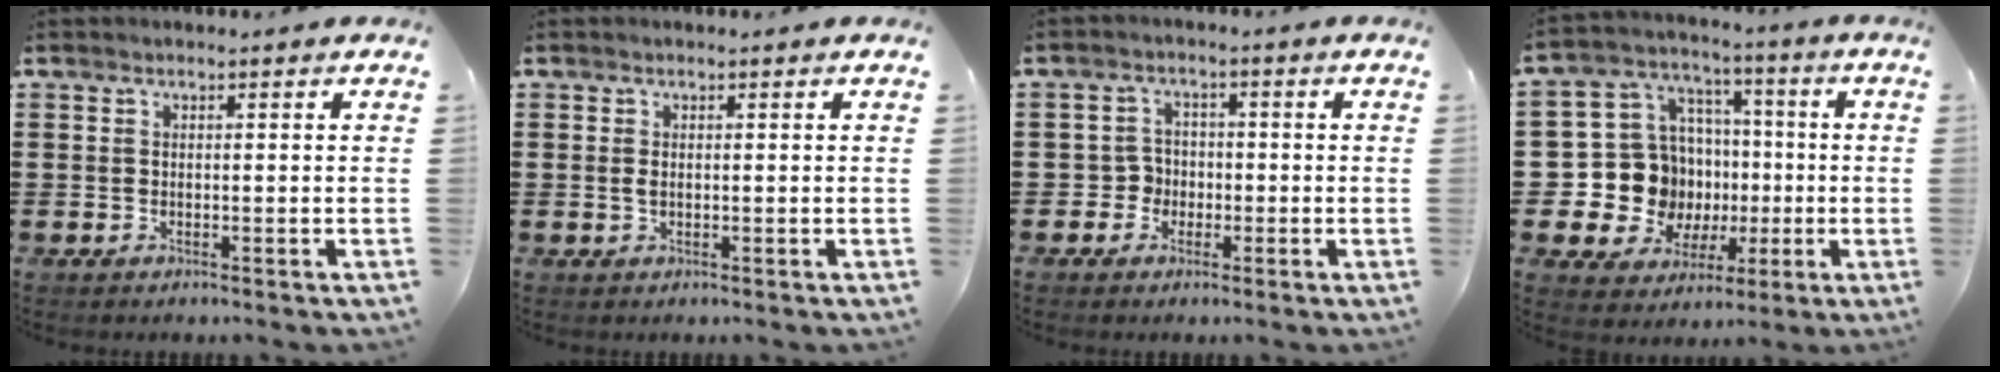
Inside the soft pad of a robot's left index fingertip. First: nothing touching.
{"total": 1.0, "force": [0.1, 0.4, 0.9], "torque": [-0.019, 0.001, 0.000]}
{"total": 3.3, "force": [-1.1, 2.9, 1.1], "torque": [-0.031, 0.004, -0.025]}
{"total": 11.9, "force": [-1.2, 11.3, 3.4], "torque": [-0.108, -0.002, -0.010]}